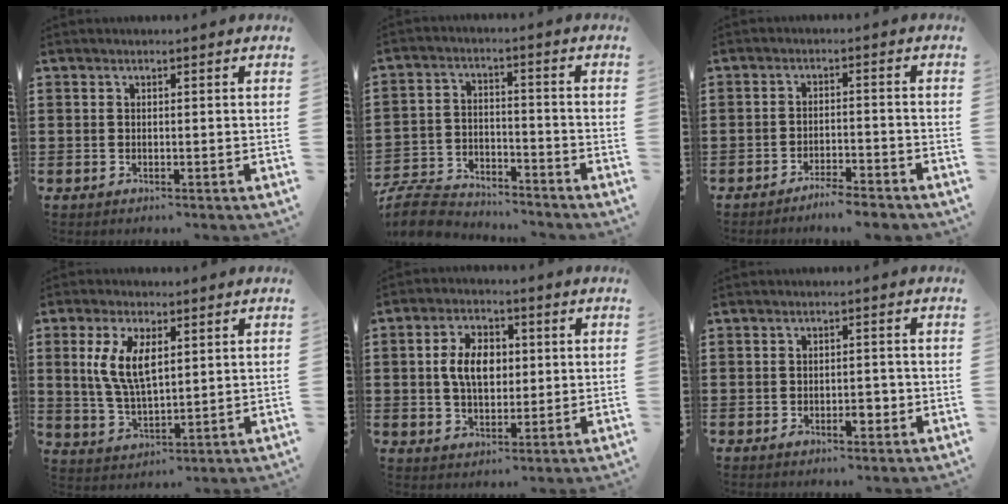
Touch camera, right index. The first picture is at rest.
{"total": 7.5, "force": [-7.3, 1.4, 1.2], "torque": [-0.036, 0.014, -0.146]}
{"total": 3.2, "force": [-3.1, -0.1, 0.8], "torque": [-0.016, 0.002, -0.063]}
{"total": 7.3, "force": [2.0, 3.3, 6.2], "torque": [-0.135, 0.005, 0.033]}
{"total": 6.7, "force": [0.7, 4.2, 5.2], "torque": [-0.109, 0.012, 0.005]}
{"total": 3.1, "force": [-1.2, 1.3, 2.6], "torque": [-0.036, 0.000, -0.021]}